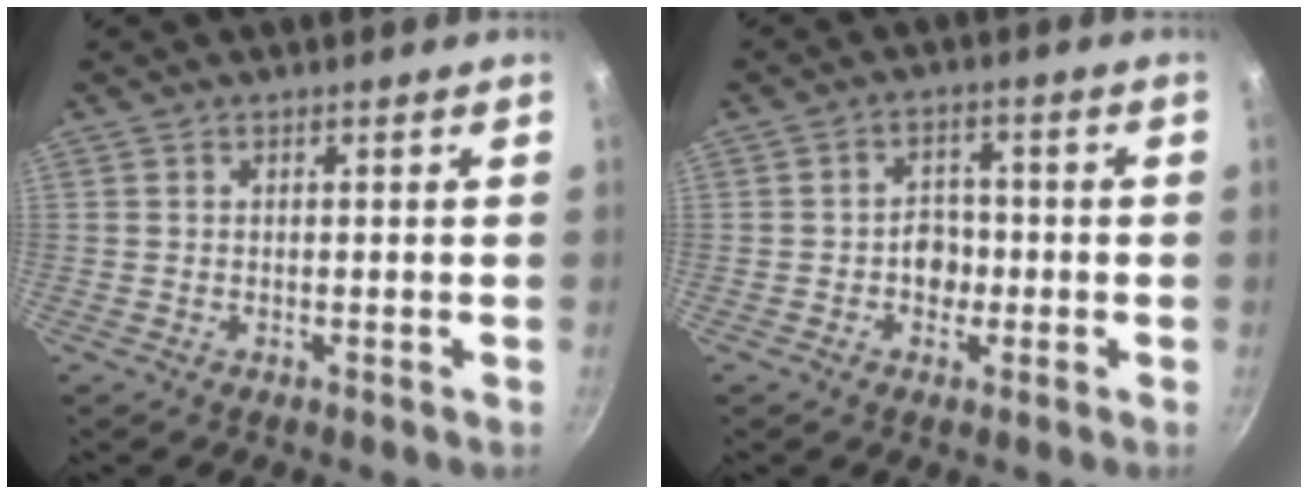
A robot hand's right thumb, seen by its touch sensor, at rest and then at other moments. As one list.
[{"total": 4.7, "force": [-1.1, 3.8, 2.5], "torque": [-0.004, 0.013, -0.020]}]